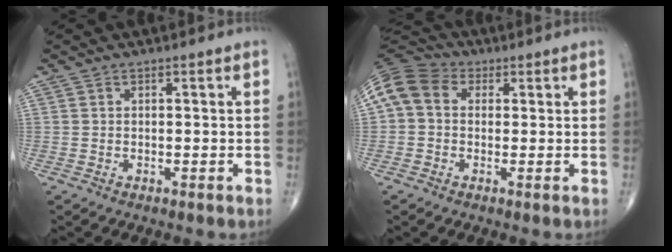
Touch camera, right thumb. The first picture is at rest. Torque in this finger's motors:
{"motor_torque": [-0.20, 0.38, 0.42, 0.13, 0.23]}